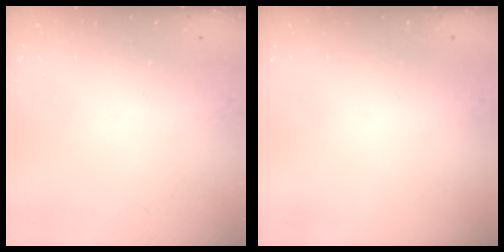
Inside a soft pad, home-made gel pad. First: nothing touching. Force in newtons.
{"total": 0.0}